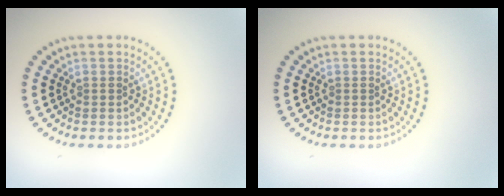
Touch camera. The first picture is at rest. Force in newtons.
{"total": 0.0}